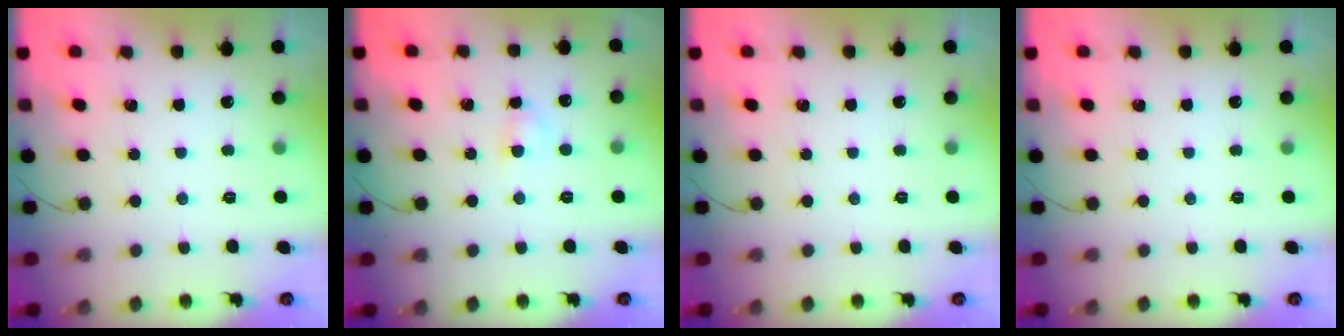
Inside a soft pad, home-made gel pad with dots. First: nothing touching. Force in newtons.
{"total": 2.9, "press": 2.7, "slide": 1.1}
{"total": 0.0}
{"total": 0.0}